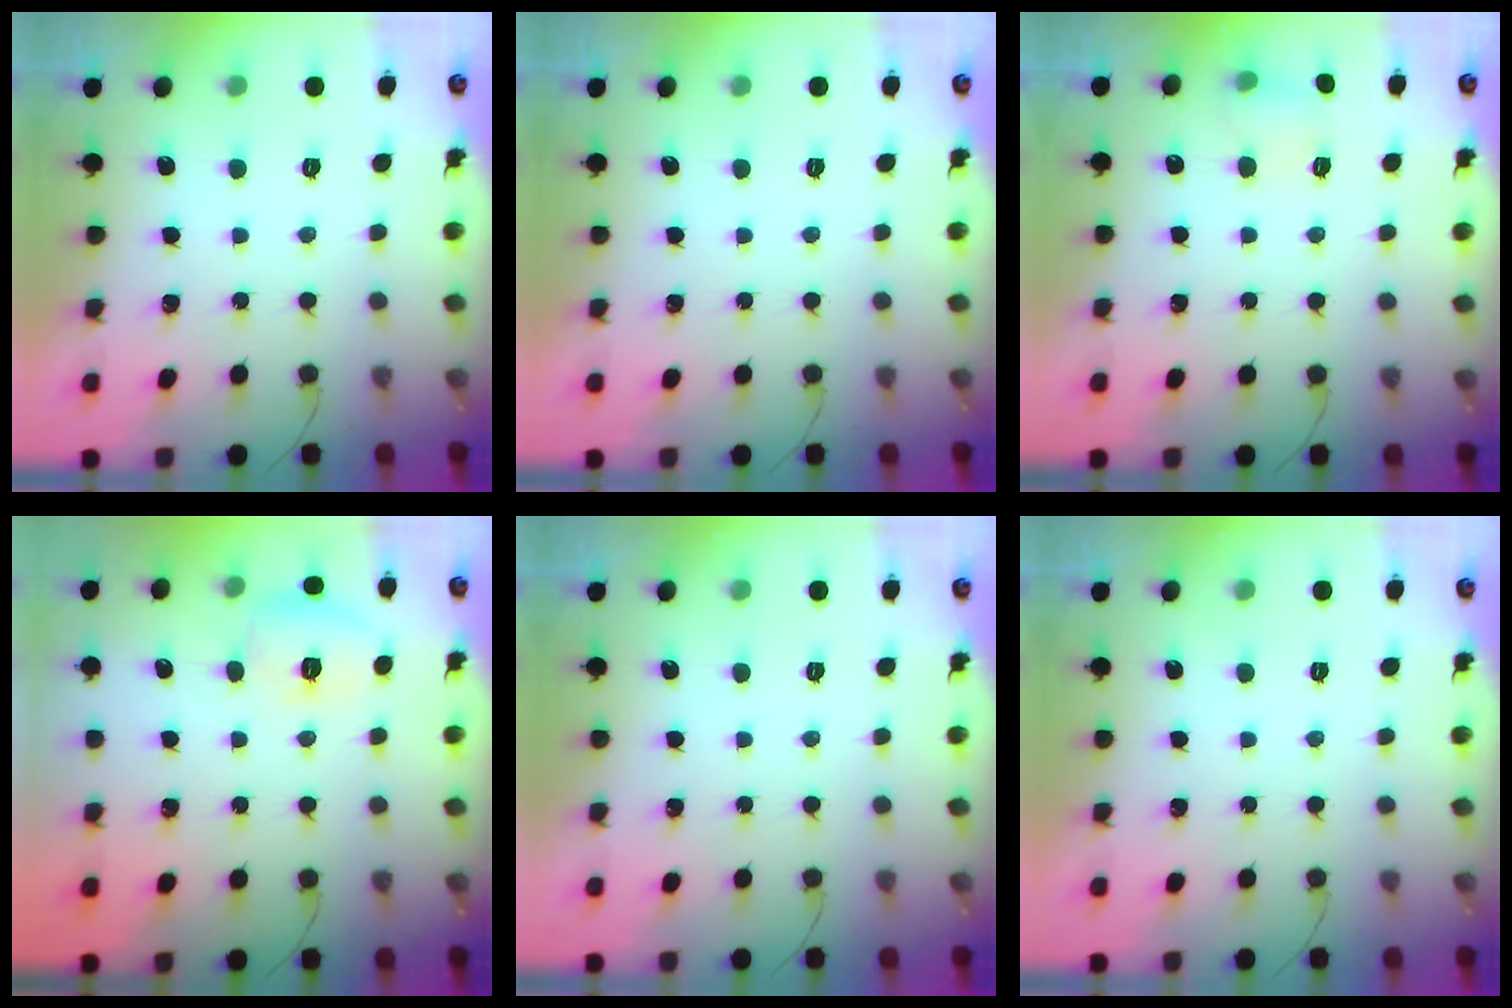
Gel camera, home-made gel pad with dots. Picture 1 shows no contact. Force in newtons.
{"total": 0.0}
{"total": 4.9, "press": 4.7, "slide": 1.3}
{"total": 6.8, "press": 6.6, "slide": 1.7}
{"total": 0.0}
{"total": 0.0}